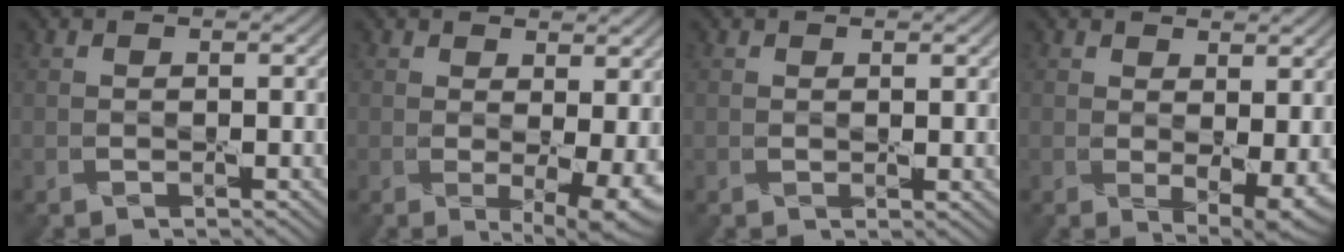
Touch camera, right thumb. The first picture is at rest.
{"total": 5.9, "force": [0.6, 2.1, 5.4], "torque": [-0.085, -0.015, 0.015]}
{"total": 0.6, "force": [0.5, 0.2, 0.4], "torque": [-0.004, -0.003, 0.009]}
{"total": 4.9, "force": [1.1, 2.3, 4.2], "torque": [-0.072, -0.019, 0.030]}